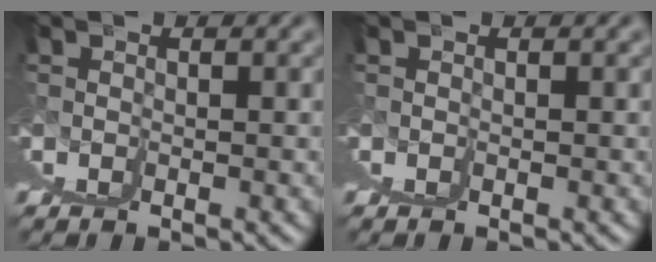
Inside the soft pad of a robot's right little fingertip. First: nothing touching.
{"total": 0.0}